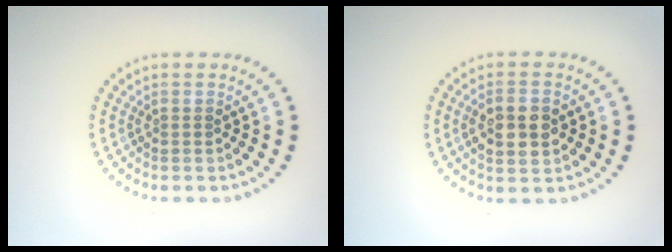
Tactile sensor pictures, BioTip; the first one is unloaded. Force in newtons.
{"total": 3.7, "press": 3.7, "slide": 0.2}